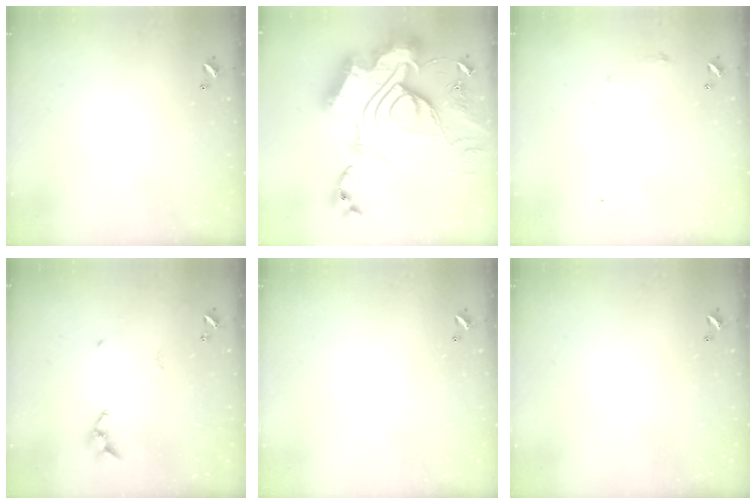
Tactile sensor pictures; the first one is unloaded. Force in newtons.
{"total": 0.6, "press": 0.6, "slide": 0.0}
{"total": 6.0, "press": 5.9, "slide": 0.8}
{"total": 7.9, "press": 7.9, "slide": 0.2}
{"total": 0.0}
{"total": 0.0}